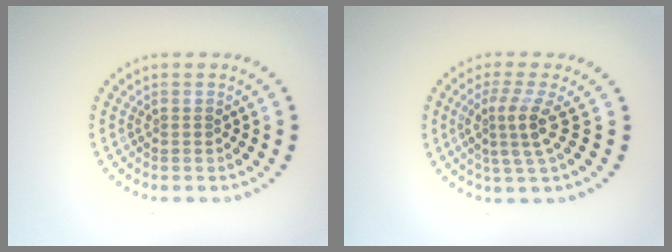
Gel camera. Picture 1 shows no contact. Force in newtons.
{"total": 3.1, "press": 2.3, "slide": 2.1}